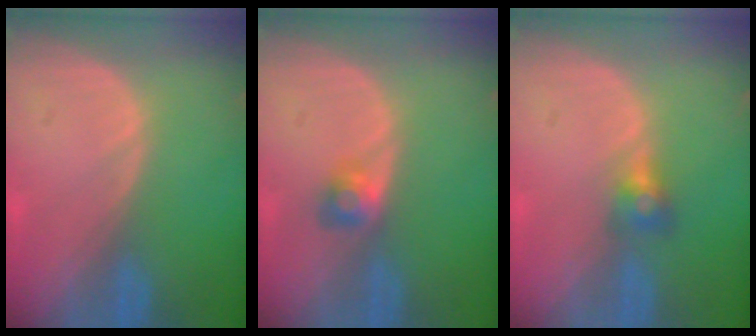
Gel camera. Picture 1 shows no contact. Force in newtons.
{"total": 2.5, "press": 2.3, "slide": 0.9}
{"total": 2.7, "press": 2.5, "slide": 0.9}